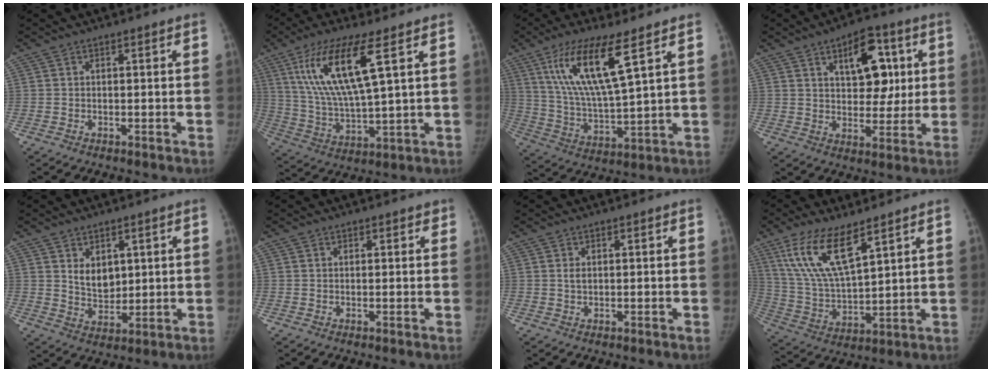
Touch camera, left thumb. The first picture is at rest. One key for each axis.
{"total": 15.5, "fx": 6.5, "fy": 3.3, "fz": 13.7, "tx": -0.287, "ty": -0.029, "tz": 0.129}
{"total": 15.3, "fx": 7.6, "fy": 3.0, "fz": 13.0, "tx": -0.259, "ty": -0.039, "tz": 0.152}
{"total": 12.8, "fx": 4.4, "fy": 7.5, "fz": 9.4, "tx": -0.084, "ty": -0.010, "tz": 0.064}
{"total": 6.1, "fx": 2.3, "fy": 4.2, "fz": 3.8, "tx": -0.040, "ty": -0.024, "tz": 0.051}
{"total": 1.1, "fx": 0.8, "fy": 0.8, "fz": 0.1, "tx": 0.013, "ty": -0.004, "tz": 0.006}
{"total": 1.3, "fx": 0.4, "fy": 0.8, "fz": 0.9, "tx": -0.014, "ty": -0.002, "tz": 0.011}
{"total": 14.0, "fx": 8.3, "fy": 4.4, "fz": 10.4, "tx": -0.201, "ty": -0.036, "tz": 0.176}